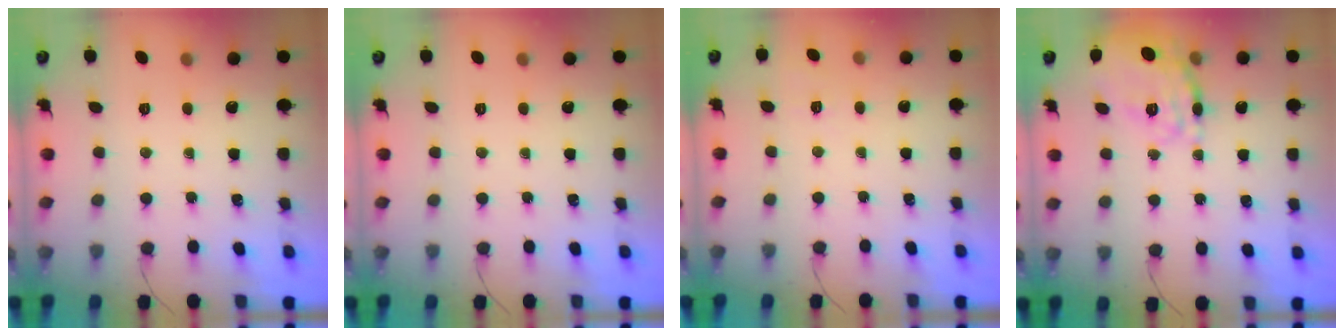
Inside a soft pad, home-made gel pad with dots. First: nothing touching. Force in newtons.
{"total": 0.0}
{"total": 3.4, "press": 2.8, "slide": 1.9}
{"total": 20.9, "press": 20.7, "slide": 2.2}